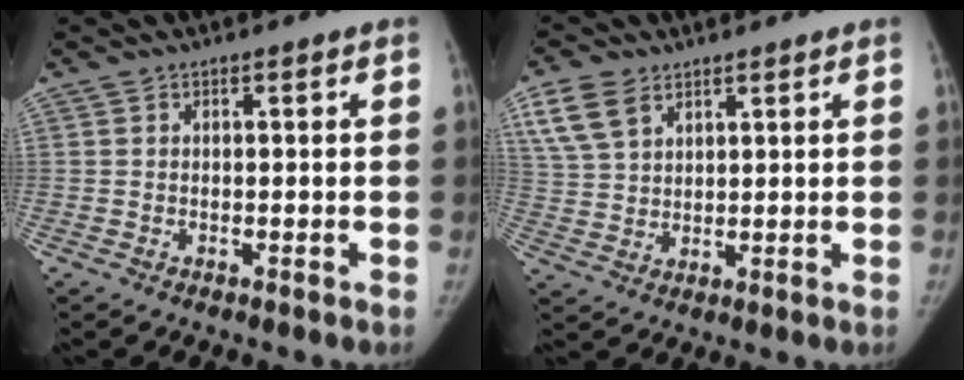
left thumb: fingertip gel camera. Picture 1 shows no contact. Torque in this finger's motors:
{"motor_torque": [1.86, 1.57, 1.23, -1.55, 0.58]}